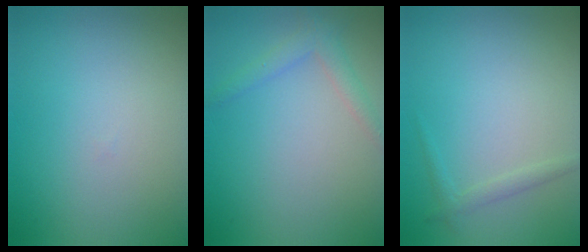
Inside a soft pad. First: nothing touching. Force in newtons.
{"total": 1.9, "press": 1.9, "slide": 0.2}
{"total": 1.0, "press": 1.0, "slide": 0.0}